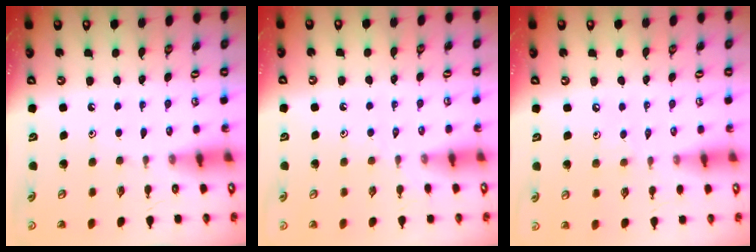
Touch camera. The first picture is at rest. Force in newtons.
{"total": 4.3, "press": 4.3, "slide": 0.6}
{"total": 5.9, "press": 5.8, "slide": 0.8}